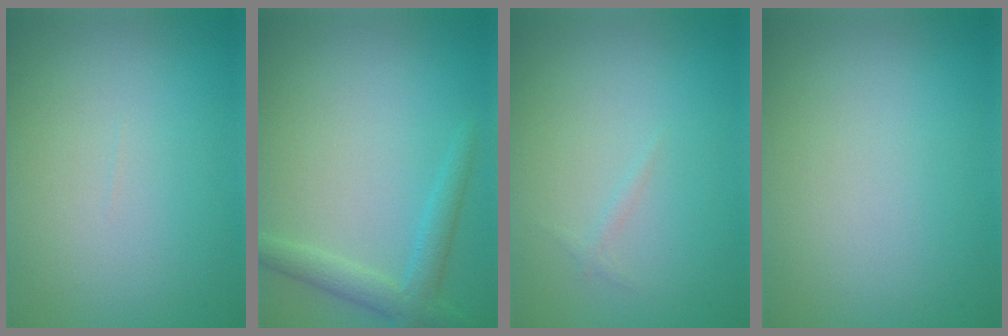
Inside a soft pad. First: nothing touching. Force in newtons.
{"total": 2.7, "press": 2.7, "slide": 0.1}
{"total": 0.5, "press": 0.5, "slide": 0.0}
{"total": 0.0}